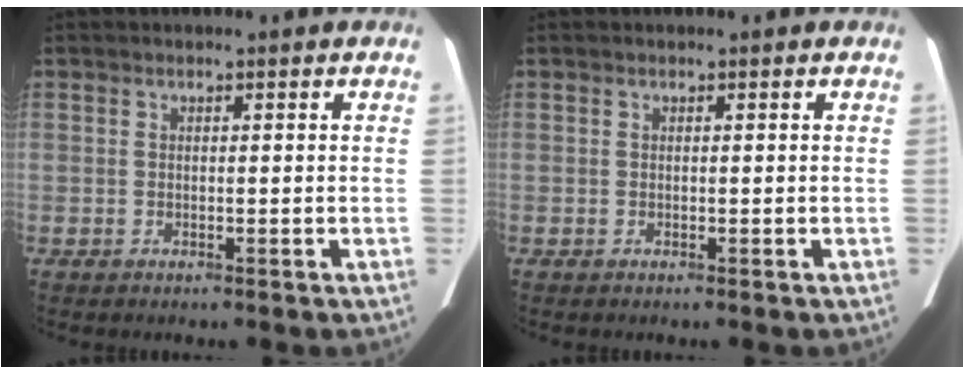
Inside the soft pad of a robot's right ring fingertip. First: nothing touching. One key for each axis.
{"total": 0.0}